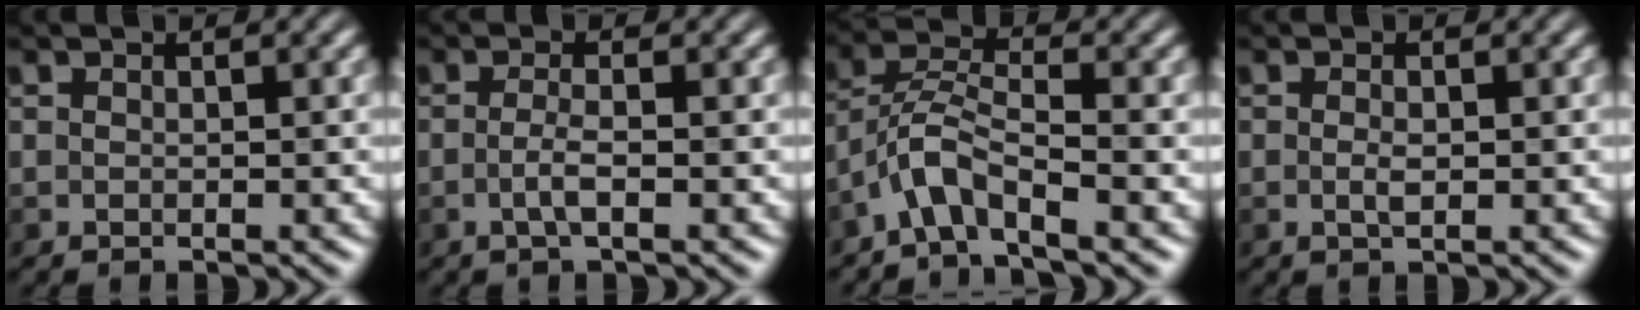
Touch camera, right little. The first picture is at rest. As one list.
[{"total": 1.6, "force": [-0.7, 0.0, 1.5], "torque": [-0.035, 0.002, -0.014]}, {"total": 3.5, "force": [-2.7, 0.4, 2.3], "torque": [-0.049, 0.014, -0.058]}, {"total": 1.1, "force": [-0.2, 0.5, 1.0], "torque": [-0.021, 0.002, -0.001]}]